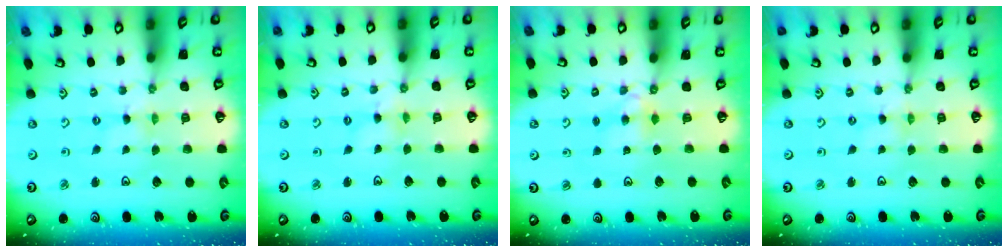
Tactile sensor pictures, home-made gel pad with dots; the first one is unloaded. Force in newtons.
{"total": 1.6, "press": 1.6, "slide": 0.2}
{"total": 4.0, "press": 4.0, "slide": 0.5}
{"total": 0.0}